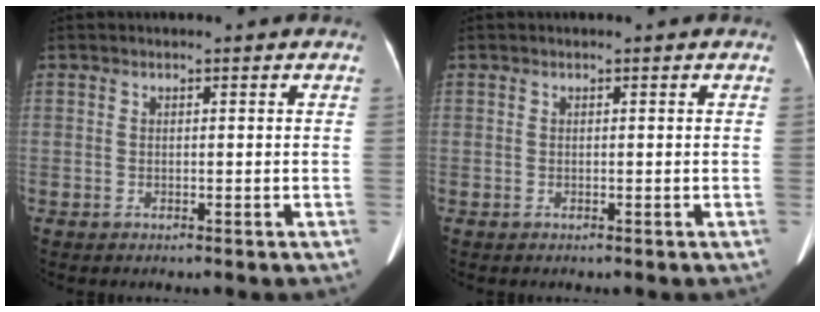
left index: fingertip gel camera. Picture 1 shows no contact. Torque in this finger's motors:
{"motor_torque": [0.00, 0.00, 0.00, 0.00]}